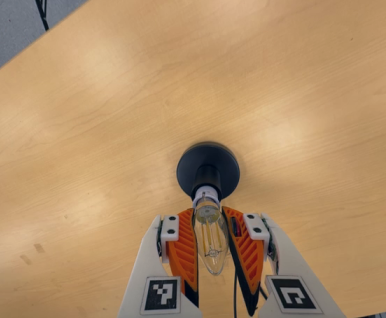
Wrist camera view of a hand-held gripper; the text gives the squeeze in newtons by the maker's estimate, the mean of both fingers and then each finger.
{"total": 18.5, "left": 18.9, "right": 18.2}